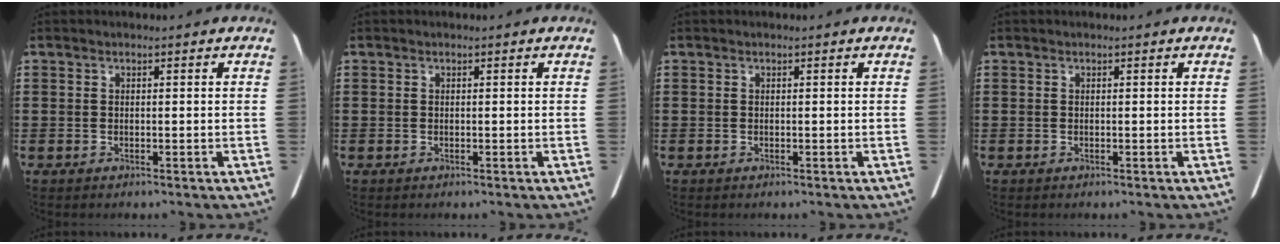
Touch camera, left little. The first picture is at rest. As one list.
[{"total": 0.0}, {"total": 0.0}, {"total": 0.0}]